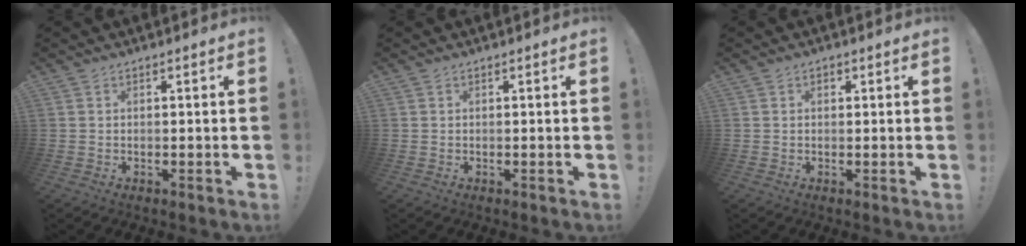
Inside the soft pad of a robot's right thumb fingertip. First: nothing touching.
{"total": 0.0}
{"total": 0.9, "force": [0.2, 0.8, 0.4], "torque": [0.001, 0.001, 0.001]}